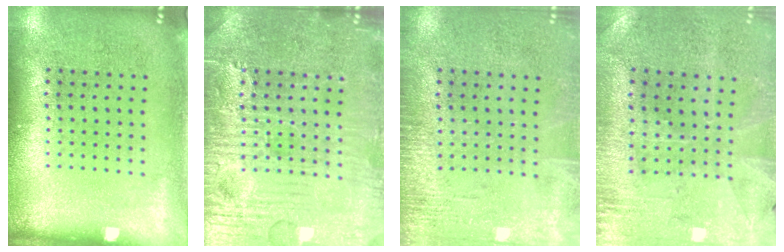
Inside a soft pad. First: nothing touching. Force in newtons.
{"total": 4.7, "press": 4.6, "slide": 0.4}
{"total": 2.4, "press": 2.4, "slide": 0.3}
{"total": 0.5, "press": 0.5, "slide": 0.3}